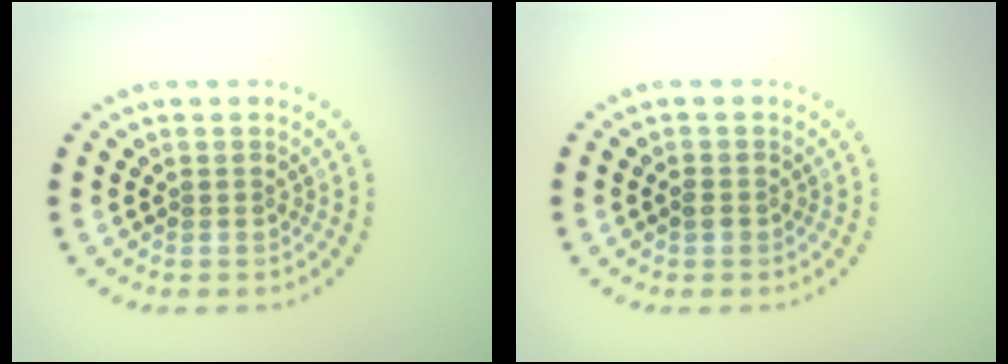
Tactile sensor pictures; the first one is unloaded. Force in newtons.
{"total": 0.8, "press": 0.7, "slide": 0.3}